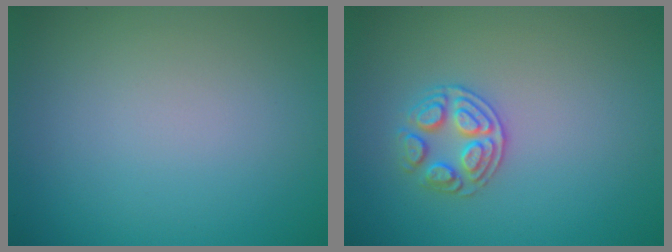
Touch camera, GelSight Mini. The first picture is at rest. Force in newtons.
{"total": 2.6, "press": 2.5, "slide": 0.8}